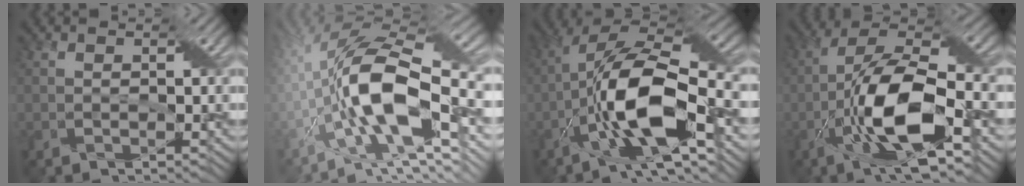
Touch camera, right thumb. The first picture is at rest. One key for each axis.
{"total": 16.7, "fx": -4.0, "fy": 6.3, "fz": 14.9, "tx": -0.282, "ty": 0.004, "tz": -0.086}
{"total": 15.5, "fx": -4.9, "fy": 5.7, "fz": 13.6, "tx": -0.250, "ty": 0.004, "tz": -0.101}
{"total": 14.1, "fx": -4.8, "fy": 4.9, "fz": 12.2, "tx": -0.237, "ty": -0.003, "tz": -0.097}